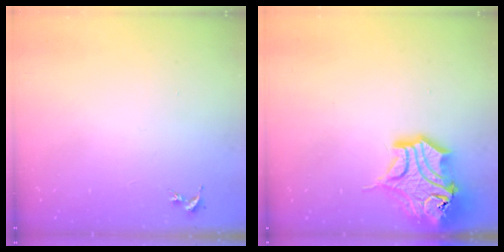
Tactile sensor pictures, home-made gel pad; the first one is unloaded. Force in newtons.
{"total": 16.7, "press": 16.5, "slide": 2.5}